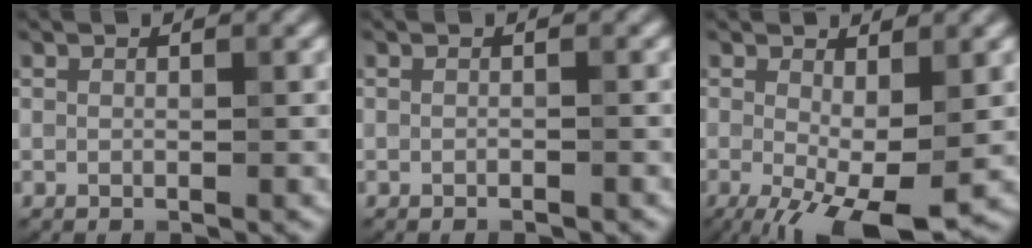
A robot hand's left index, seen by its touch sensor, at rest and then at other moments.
{"total": 0.5, "force": [-0.4, 0.1, 0.3], "torque": [-0.003, 0.000, -0.005]}
{"total": 7.8, "force": [-2.0, 2.7, 7.1], "torque": [-0.126, -0.017, -0.024]}